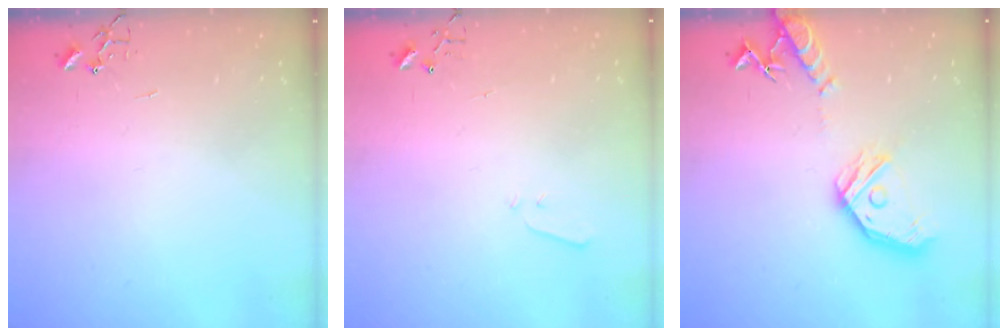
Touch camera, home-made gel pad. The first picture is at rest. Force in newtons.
{"total": 3.3, "press": 3.2, "slide": 0.5}
{"total": 17.1, "press": 16.9, "slide": 2.2}